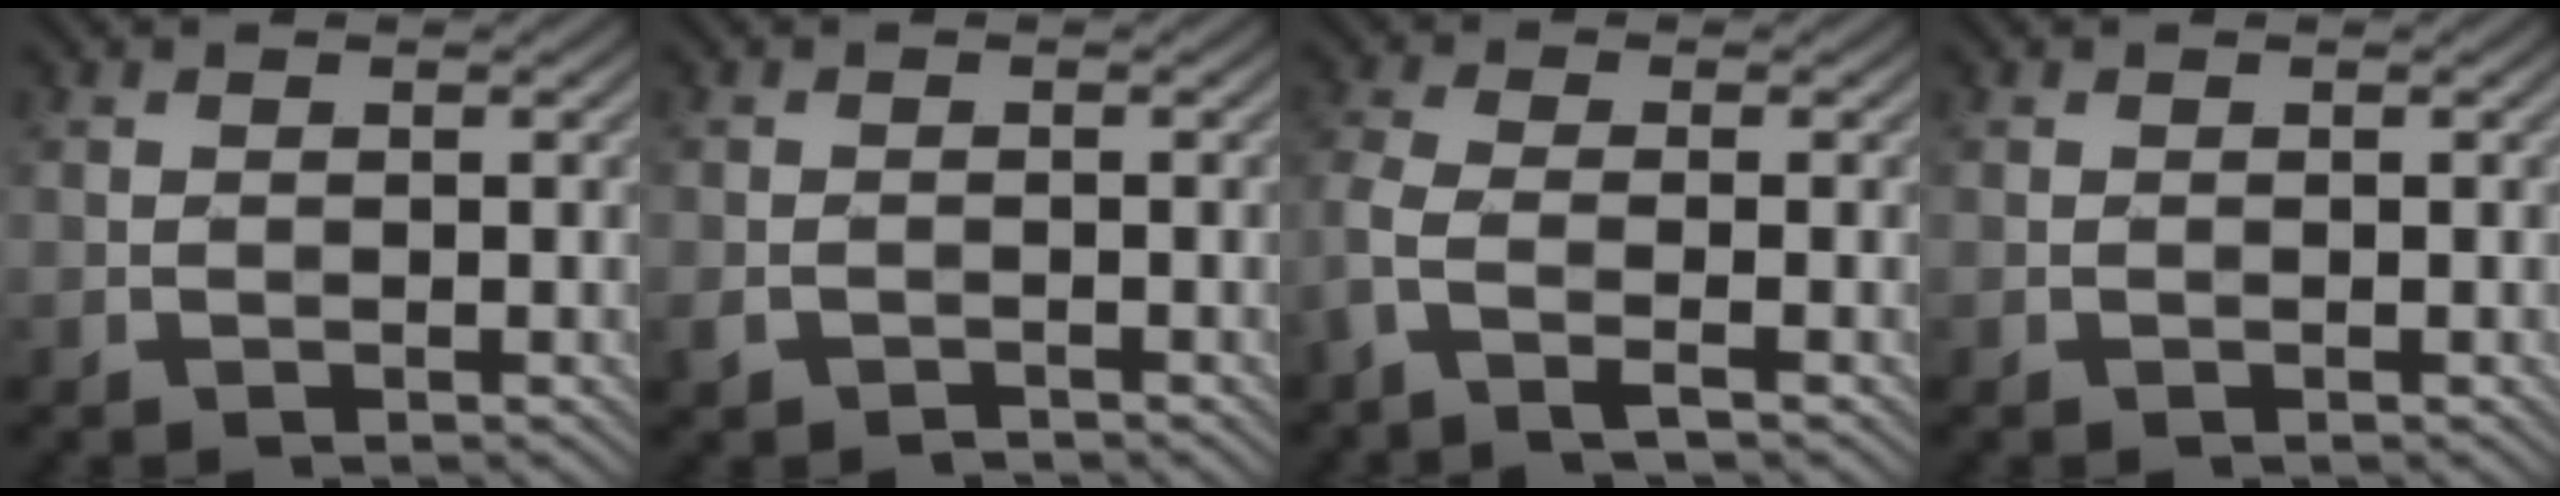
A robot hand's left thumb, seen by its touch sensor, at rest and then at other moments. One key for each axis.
{"total": 1.6, "fx": -1.2, "fy": 0.8, "fz": 0.7, "tx": -0.017, "ty": -0.003, "tz": -0.026}
{"total": 4.3, "fx": -2.1, "fy": 0.9, "fz": 3.6, "tx": -0.092, "ty": -0.003, "tz": -0.060}
{"total": 0.0}